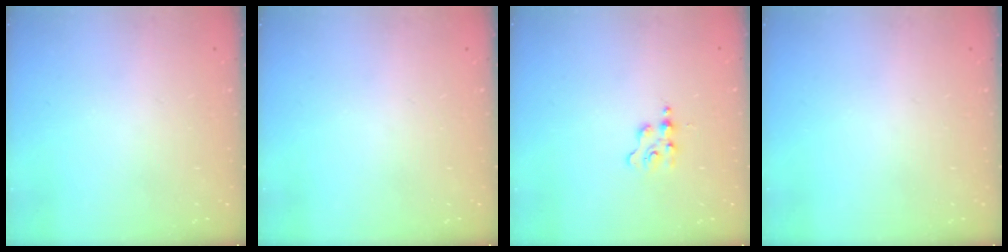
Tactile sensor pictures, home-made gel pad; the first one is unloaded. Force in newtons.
{"total": 0.0}
{"total": 1.4, "press": 1.3, "slide": 0.3}
{"total": 0.0}